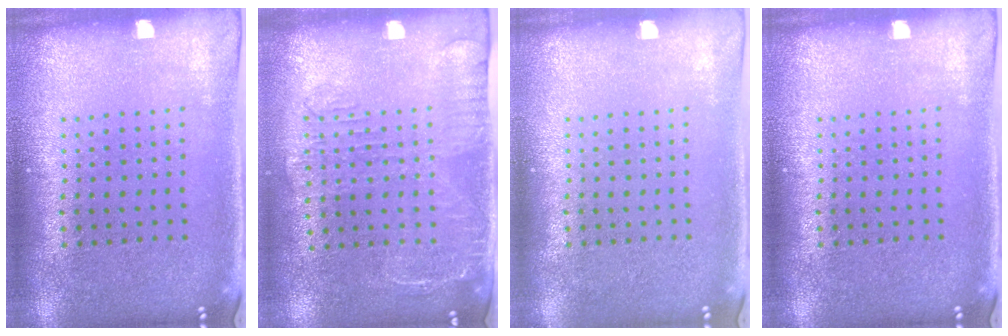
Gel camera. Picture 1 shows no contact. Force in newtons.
{"total": 1.7, "press": 1.3, "slide": 1.0}
{"total": 0.0}
{"total": 0.0}